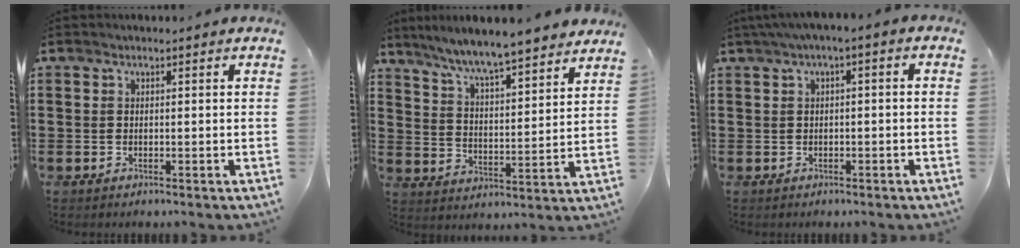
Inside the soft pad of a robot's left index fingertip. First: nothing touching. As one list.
[{"total": 6.9, "force": [6.4, -0.1, 2.5], "torque": [-0.074, -0.042, 0.109]}, {"total": 2.0, "force": [-1.3, 0.6, 1.4], "torque": [-0.031, 0.000, -0.031]}]